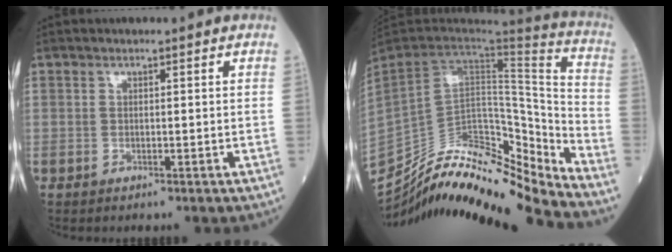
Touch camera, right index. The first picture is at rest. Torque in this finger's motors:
{"motor_torque": [-0.36, -0.39, 0.15, 0.04]}